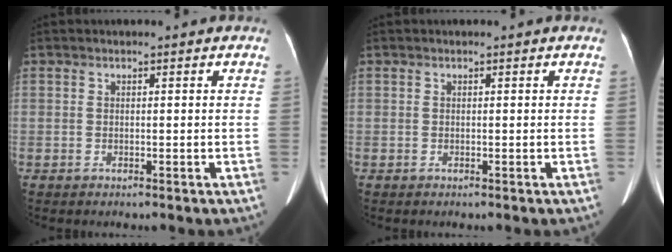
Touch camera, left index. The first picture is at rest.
{"total": 0.0}